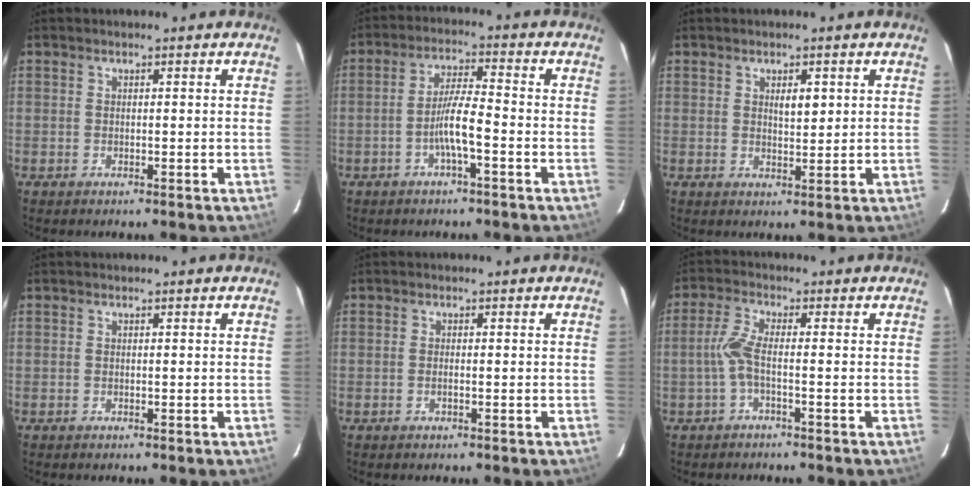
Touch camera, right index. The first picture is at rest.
{"total": 6.0, "force": [-2.1, 0.4, 5.6], "torque": [-0.109, 0.009, -0.039]}
{"total": 2.6, "force": [1.0, 1.0, 2.2], "torque": [-0.036, -0.001, 0.017]}
{"total": 0.0}
{"total": 0.8, "force": [-0.3, 0.1, 0.7], "torque": [-0.017, 0.000, -0.004]}
{"total": 3.9, "force": [-1.0, 0.3, 3.8], "torque": [-0.089, 0.006, -0.022]}